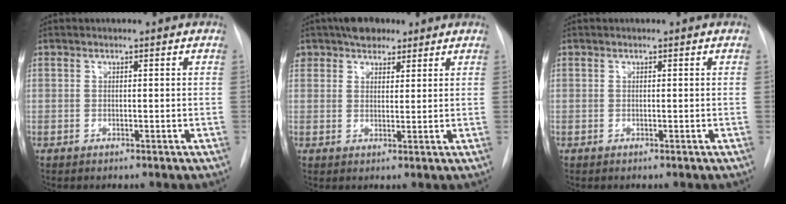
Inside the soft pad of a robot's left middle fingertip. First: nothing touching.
{"total": 5.3, "force": [3.9, 3.0, 2.0], "torque": [-0.036, 0.013, 0.070]}
{"total": 0.0}